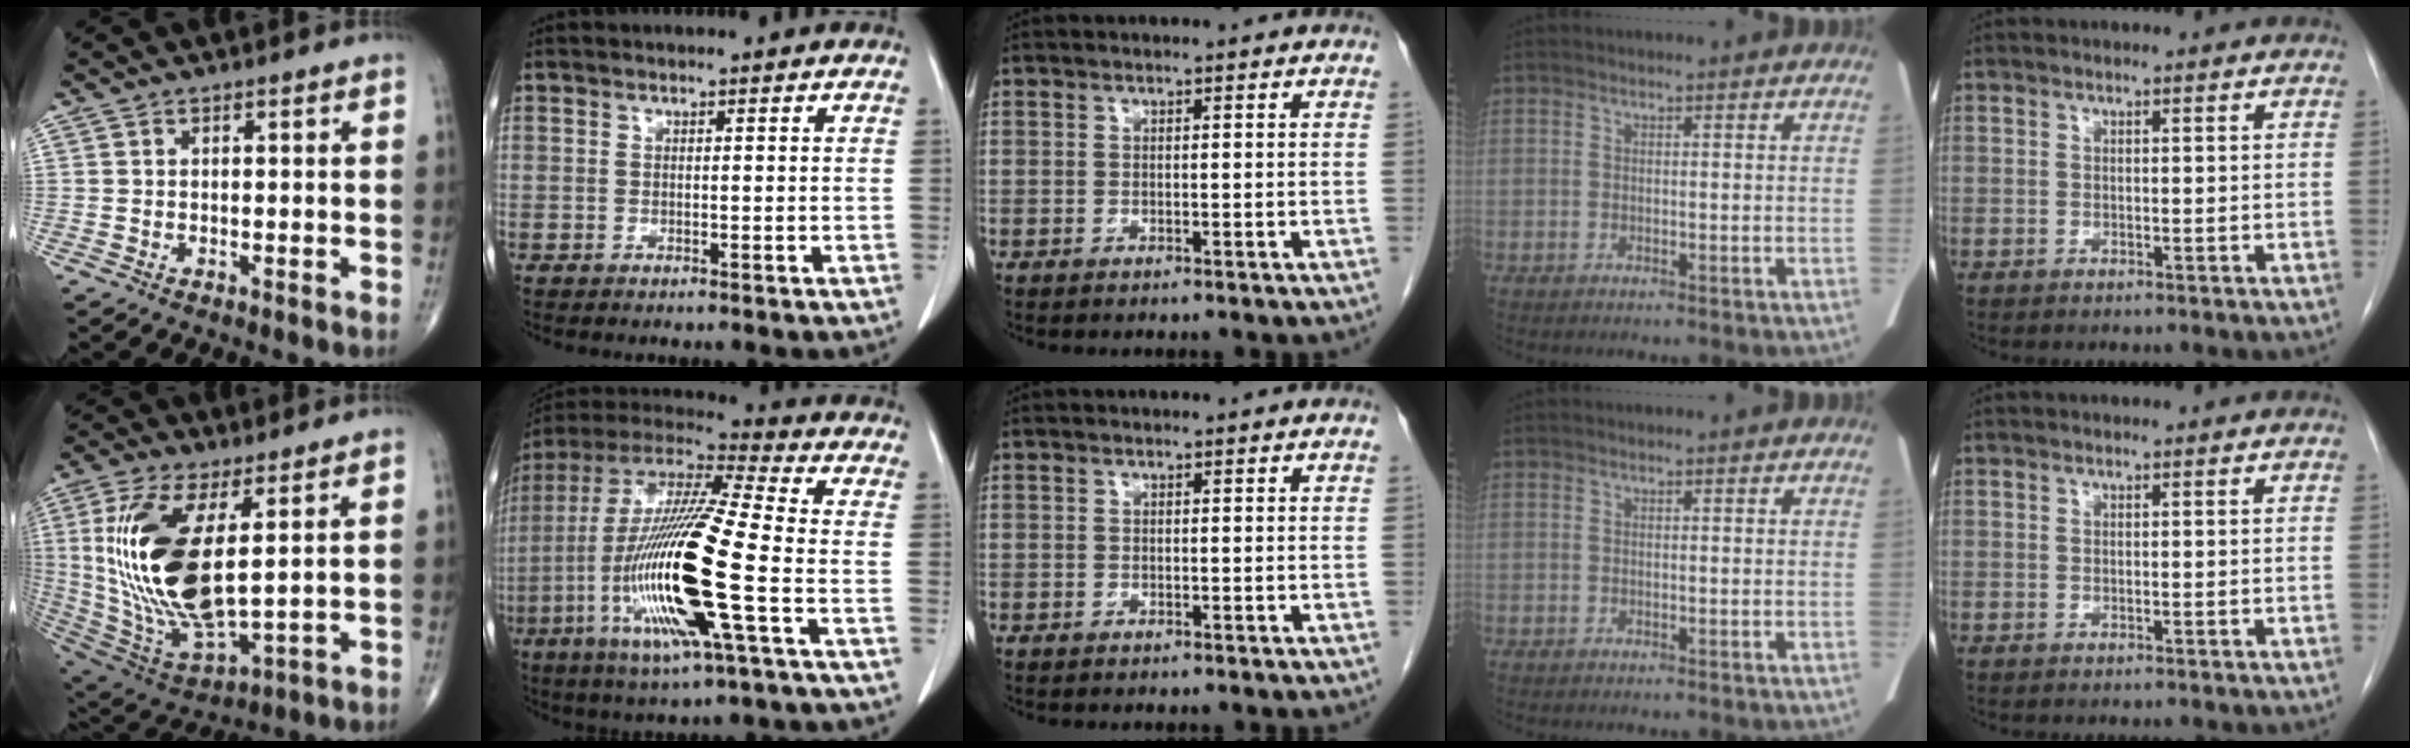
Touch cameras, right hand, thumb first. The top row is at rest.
{"thumb": {"total": 22.0, "force": [3.9, 9.0, 19.7], "torque": [-0.412, -0.030, 0.086]}, "index": {"total": 21.6, "force": [-5.7, 1.1, 20.8], "torque": [-0.449, -0.028, -0.116]}}